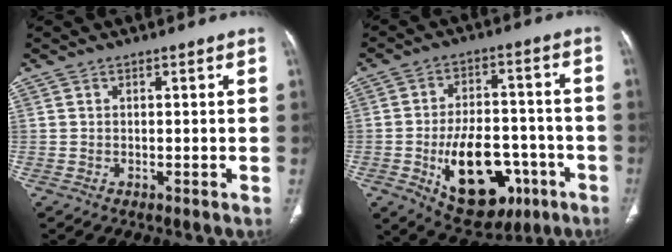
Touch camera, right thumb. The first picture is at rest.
{"total": 18.7, "force": [-6.7, 10.8, 13.8], "torque": [-0.179, 0.031, -0.084]}